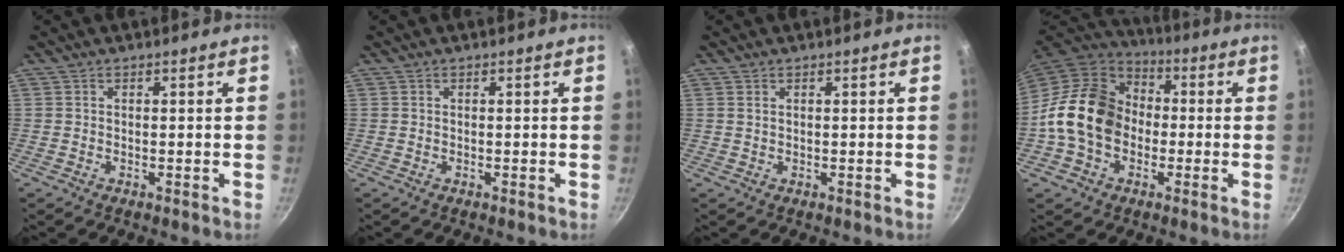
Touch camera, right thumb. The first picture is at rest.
{"total": 0.0}
{"total": 0.6, "force": [0.4, 0.3, 0.4], "torque": [-0.008, -0.002, 0.008]}
{"total": 16.5, "force": [-1.7, 13.0, 10.0], "torque": [-0.144, 0.037, -0.044]}